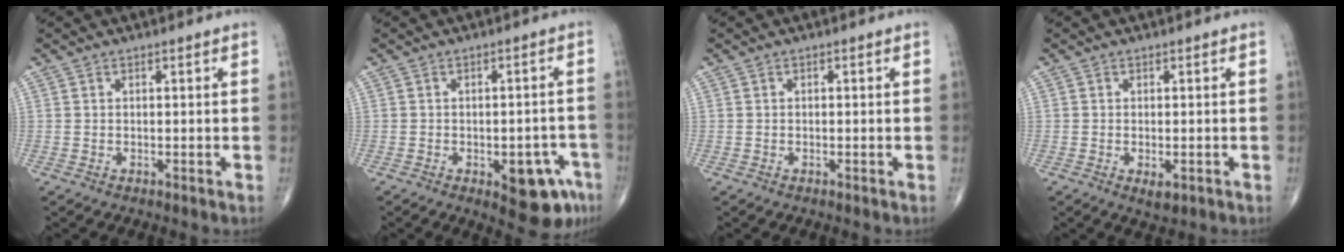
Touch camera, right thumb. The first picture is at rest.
{"total": 9.5, "force": [-4.3, 4.2, 7.4], "torque": [-0.062, 0.023, -0.045]}
{"total": 0.0}
{"total": 2.4, "force": [-0.8, 1.0, 2.0], "torque": [-0.028, -0.003, -0.010]}